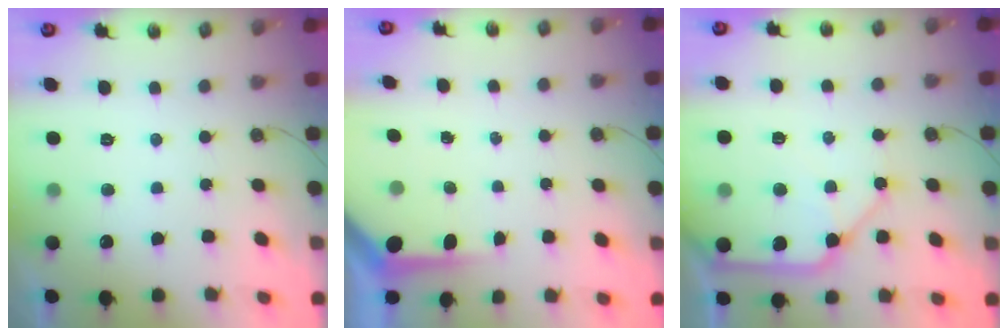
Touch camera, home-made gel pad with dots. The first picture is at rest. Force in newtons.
{"total": 3.8, "press": 3.7, "slide": 0.4}
{"total": 14.9, "press": 14.8, "slide": 1.9}